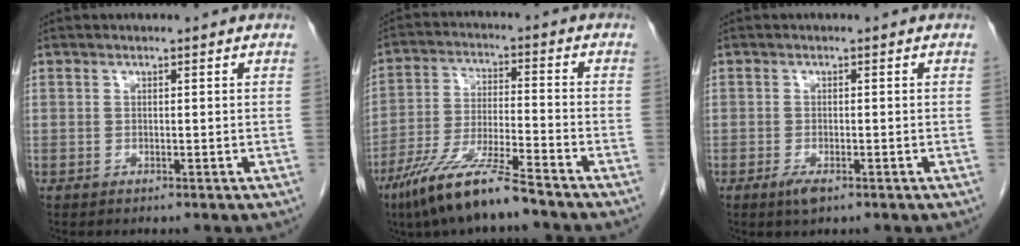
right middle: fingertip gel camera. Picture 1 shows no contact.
{"total": 11.7, "force": [-8.5, 0.5, 8.0], "torque": [-0.160, -0.031, -0.161]}
{"total": 2.2, "force": [-1.2, 0.7, 1.7], "torque": [-0.034, -0.003, -0.021]}